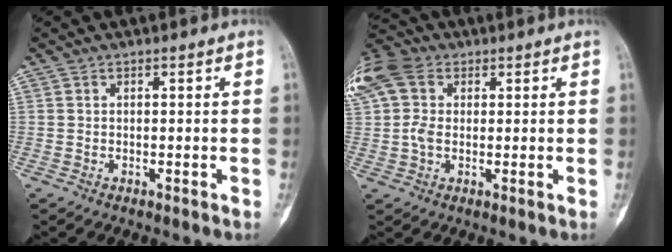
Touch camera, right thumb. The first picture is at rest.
{"total": 11.8, "force": [3.4, 8.5, 7.4], "torque": [-0.174, 0.025, 0.058]}